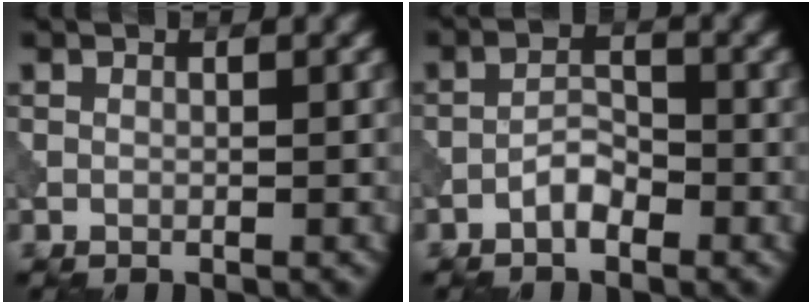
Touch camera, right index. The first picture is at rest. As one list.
[{"total": 2.1, "force": [-1.4, 0.8, 1.3], "torque": [-0.020, 0.009, -0.029]}]